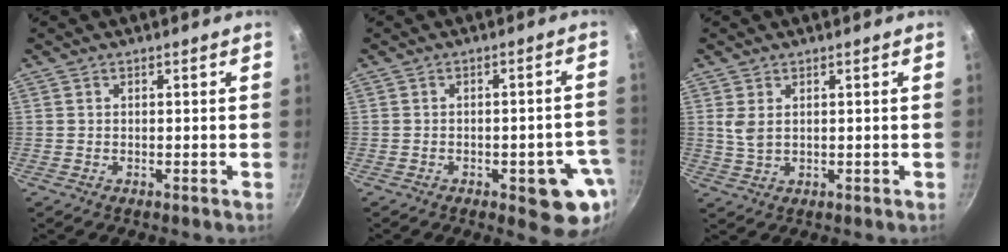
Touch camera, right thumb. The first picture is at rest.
{"total": 10.5, "force": [-3.7, 4.2, 8.8], "torque": [-0.066, 0.016, -0.044]}
{"total": 3.2, "force": [0.9, 1.8, 2.4], "torque": [-0.045, -0.006, 0.022]}